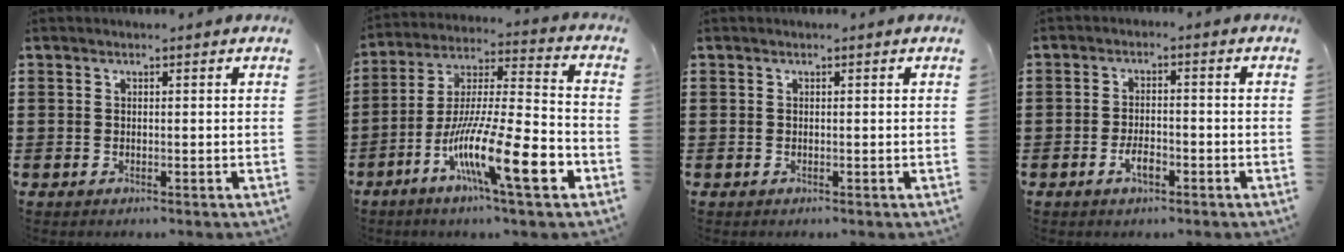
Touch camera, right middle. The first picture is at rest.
{"total": 15.8, "force": [-7.8, 2.5, 13.5], "torque": [-0.255, -0.004, -0.136]}
{"total": 0.0}
{"total": 3.1, "force": [-1.5, 1.2, 2.4], "torque": [-0.042, 0.005, -0.028]}